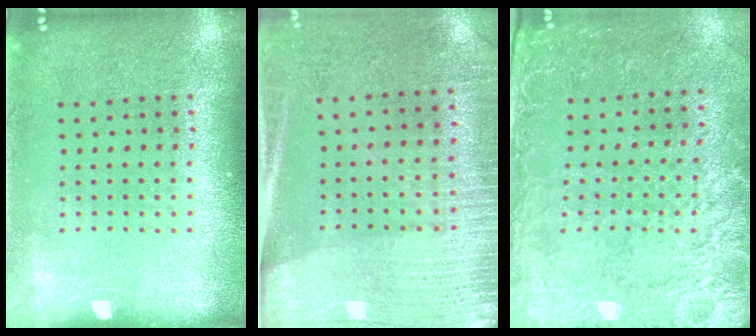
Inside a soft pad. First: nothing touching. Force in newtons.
{"total": 2.8, "press": 2.5, "slide": 1.3}
{"total": 2.6, "press": 2.2, "slide": 1.2}